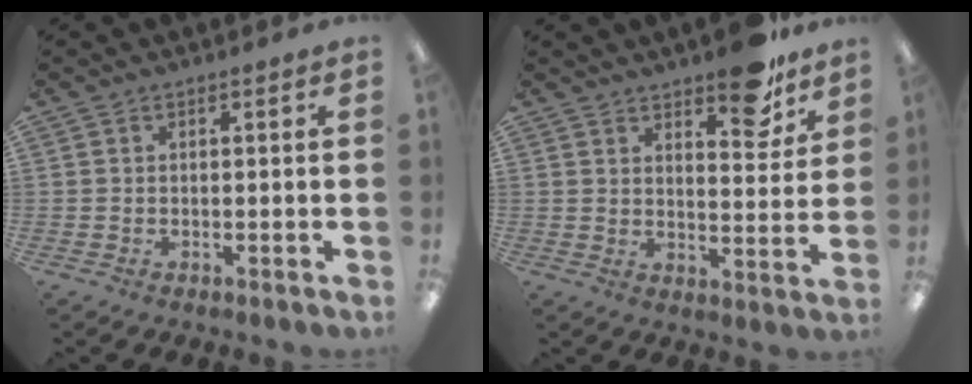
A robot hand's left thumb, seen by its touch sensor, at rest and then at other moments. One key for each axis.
{"total": 10.2, "fx": 8.0, "fy": 3.6, "fz": 5.1, "tx": -0.050, "ty": -0.057, "tz": 0.135}